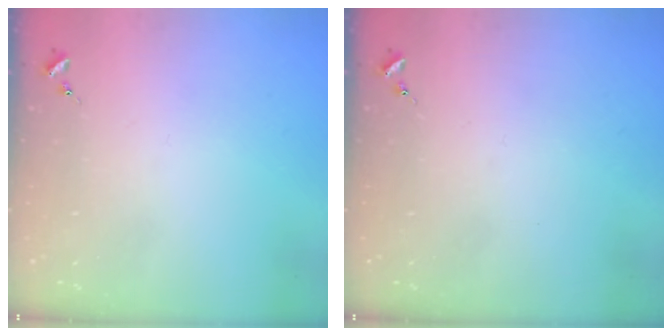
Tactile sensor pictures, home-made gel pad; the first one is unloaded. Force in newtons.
{"total": 0.0}